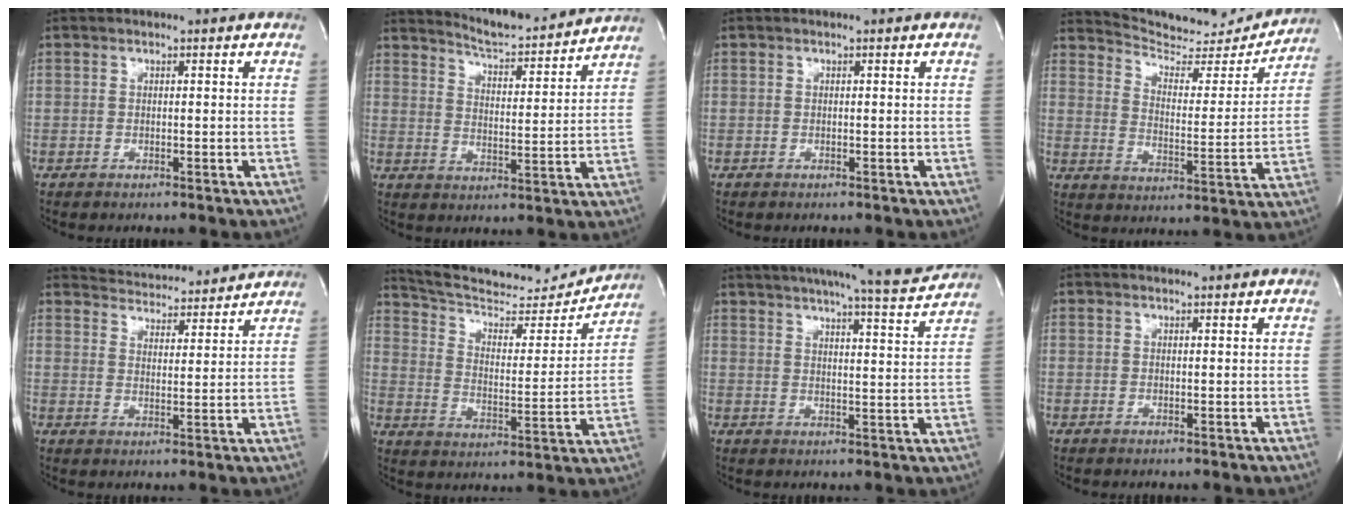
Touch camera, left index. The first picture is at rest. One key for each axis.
{"total": 11.9, "fx": 11.5, "fy": 0.5, "fz": 3.0, "tx": -0.051, "ty": -0.007, "tz": 0.165}
{"total": 0.0}
{"total": 15.6, "fx": 15.2, "fy": 2.4, "fz": 2.0, "tx": -0.025, "ty": -0.041, "tz": 0.209}
{"total": 11.8, "fx": 11.5, "fy": 1.8, "fz": 1.9, "tx": -0.029, "ty": 0.010, "tz": 0.157}
{"total": 19.1, "fx": 18.3, "fy": 3.0, "fz": 4.5, "tx": -0.068, "ty": -0.030, "tz": 0.269}
{"total": 16.2, "fx": 14.9, "fy": -0.1, "fz": 6.3, "tx": -0.098, "ty": -0.027, "tz": 0.192}
{"total": 0.9, "fx": 0.9, "fy": -0.1, "fz": 0.1, "tx": -0.007, "ty": 0.002, "tz": 0.013}